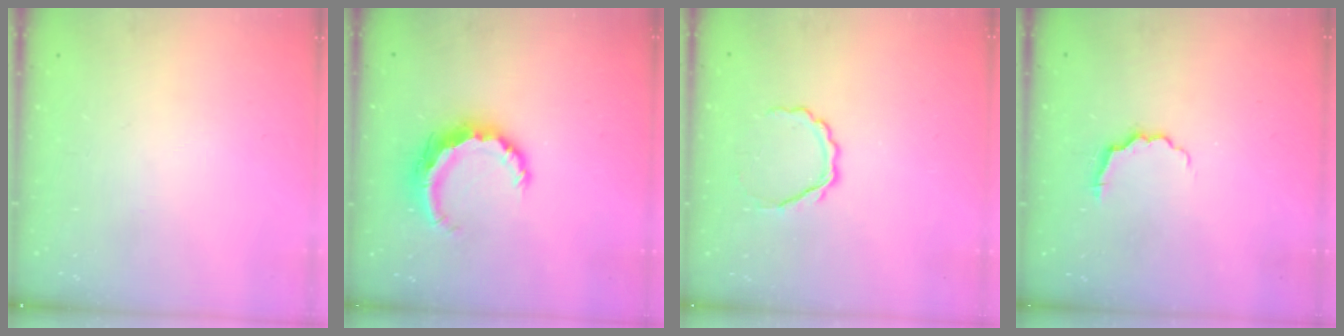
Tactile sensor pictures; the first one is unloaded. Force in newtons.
{"total": 8.3, "press": 8.3, "slide": 0.2}
{"total": 5.3, "press": 5.1, "slide": 1.2}
{"total": 4.2, "press": 4.1, "slide": 0.6}